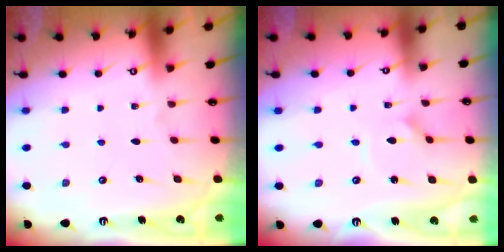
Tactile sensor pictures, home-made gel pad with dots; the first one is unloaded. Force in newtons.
{"total": 0.9, "press": 0.9, "slide": 0.0}